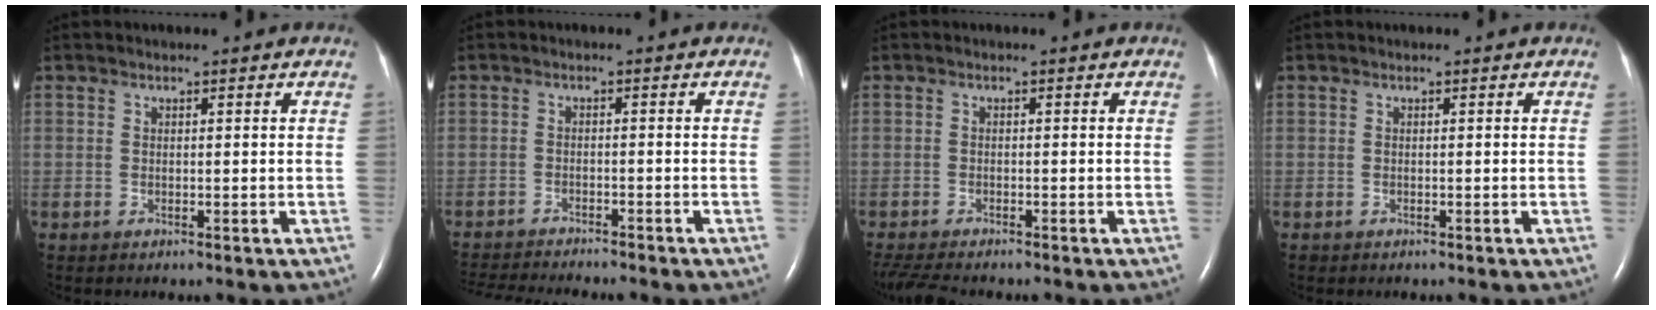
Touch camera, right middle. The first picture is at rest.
{"total": 10.4, "force": [-9.6, 0.5, 4.1], "torque": [-0.056, -0.012, -0.139]}
{"total": 6.0, "force": [-5.3, 1.0, 2.7], "torque": [-0.053, -0.014, -0.087]}
{"total": 0.0}